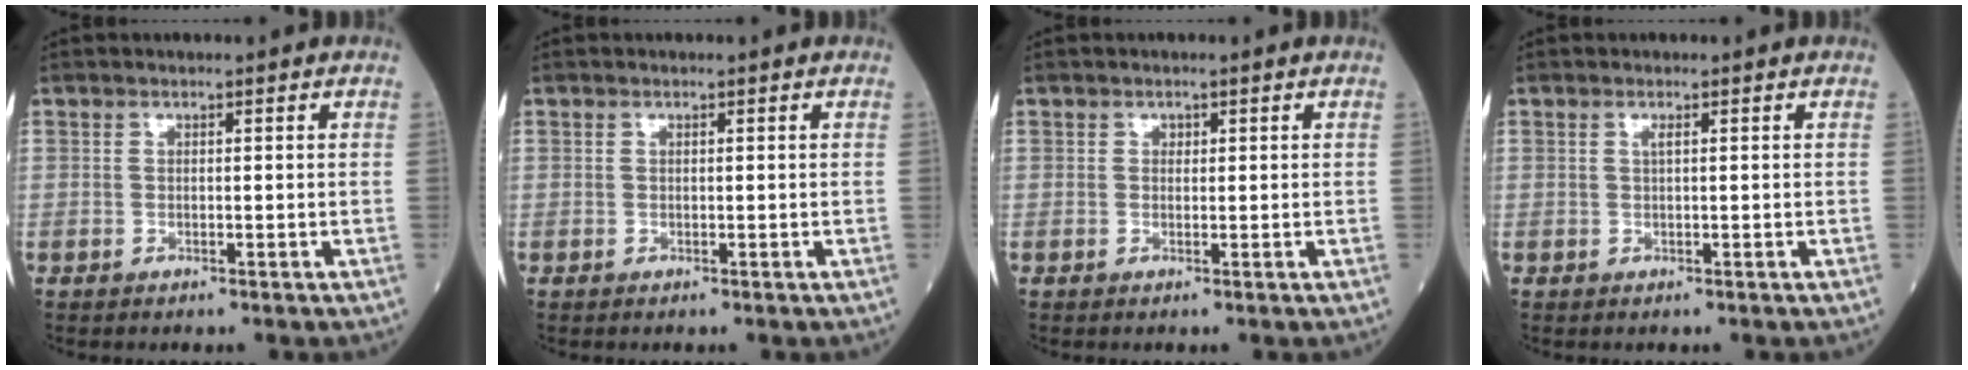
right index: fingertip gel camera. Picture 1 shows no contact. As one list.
[{"total": 0.0}, {"total": 0.6, "force": [0.2, 0.5, 0.2], "torque": [0.001, 0.000, 0.003]}, {"total": 0.7, "force": [0.3, 0.0, 0.6], "torque": [-0.017, 0.000, 0.005]}]